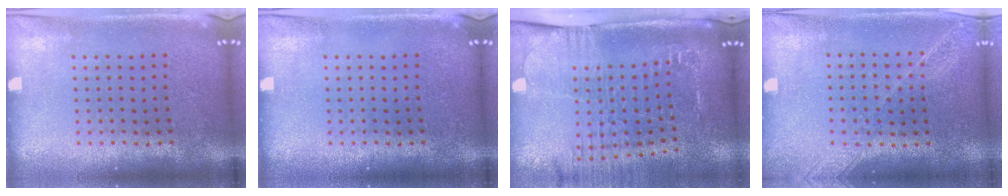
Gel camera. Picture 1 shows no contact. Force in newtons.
{"total": 0.0}
{"total": 2.6, "press": 2.1, "slide": 1.5}
{"total": 1.3, "press": 1.3, "slide": 0.4}